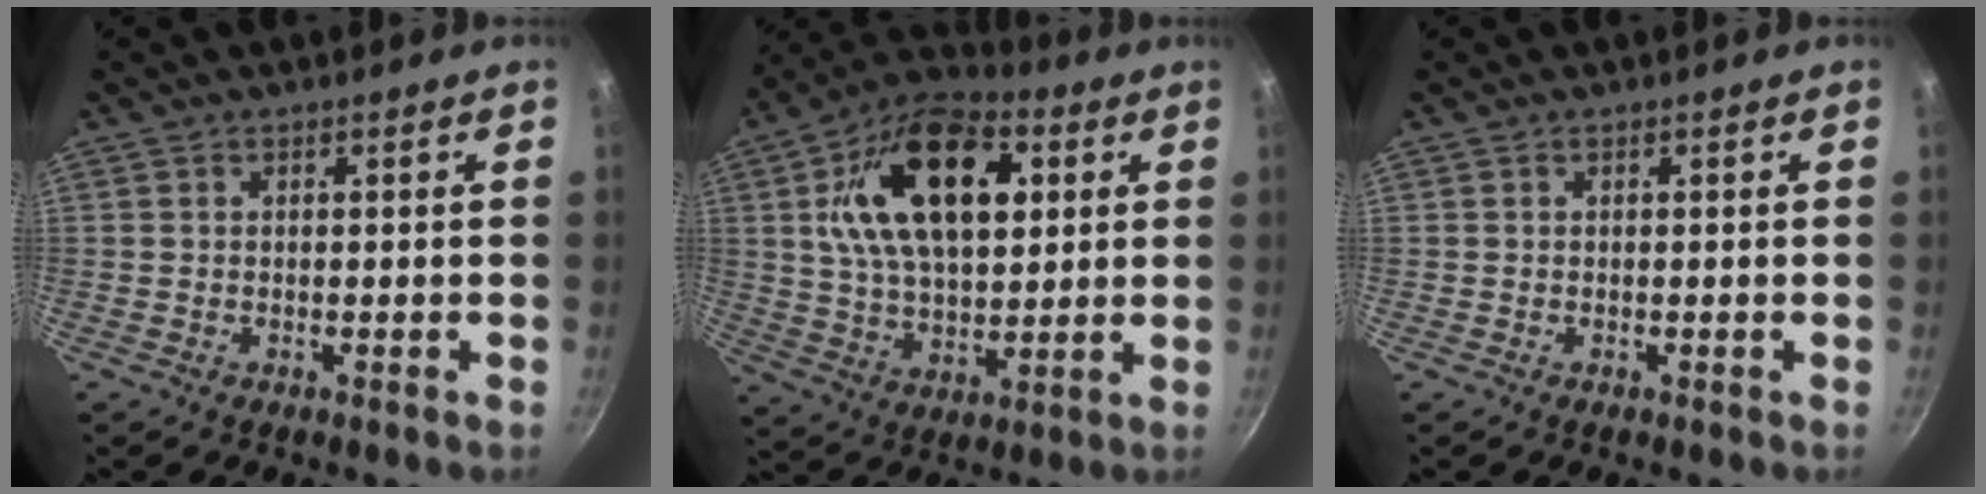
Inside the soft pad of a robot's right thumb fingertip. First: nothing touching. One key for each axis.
{"total": 21.9, "fx": 6.0, "fy": 12.2, "fz": 17.2, "tx": -0.270, "ty": 0.000, "tz": 0.098}
{"total": 0.0}